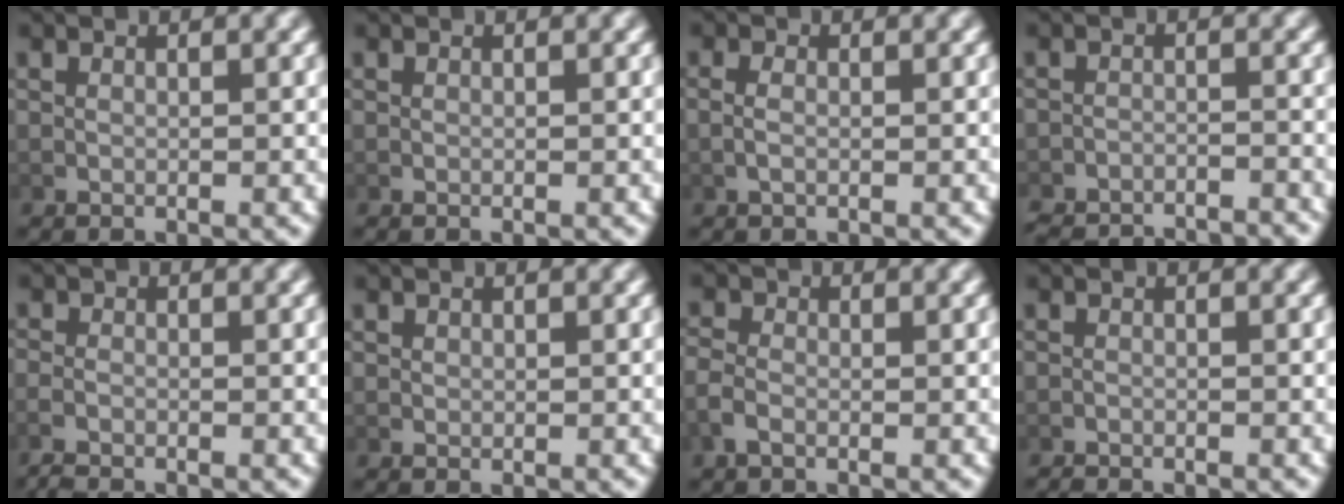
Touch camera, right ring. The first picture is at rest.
{"total": 0.0}
{"total": 0.9, "force": [-0.2, 0.3, 0.8], "torque": [-0.026, -0.007, 0.001]}
{"total": 5.7, "force": [-5.6, 1.0, 0.2], "torque": [0.005, -0.015, -0.090]}
{"total": 1.7, "force": [-1.5, 0.6, 0.4], "torque": [-0.013, -0.010, -0.026]}
{"total": 0.0}
{"total": 1.8, "force": [-0.8, 1.2, 1.1], "torque": [-0.033, -0.006, -0.013]}
{"total": 1.1, "force": [-1.1, -0.1, -0.1], "torque": [-0.001, -0.006, -0.018]}